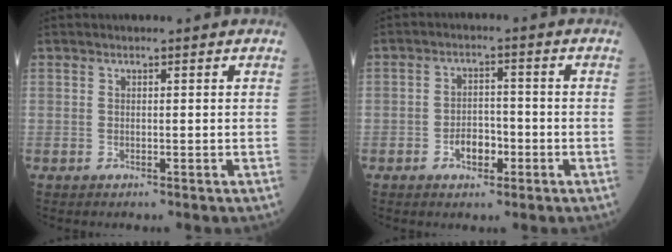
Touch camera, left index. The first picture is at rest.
{"total": 4.1, "force": [-1.9, 2.4, 2.7], "torque": [-0.044, 0.008, -0.033]}